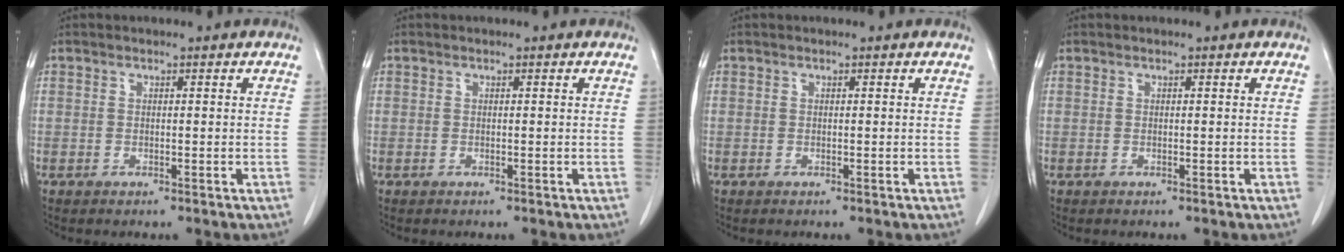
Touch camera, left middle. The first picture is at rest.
{"total": 0.0}
{"total": 0.0}
{"total": 0.0}